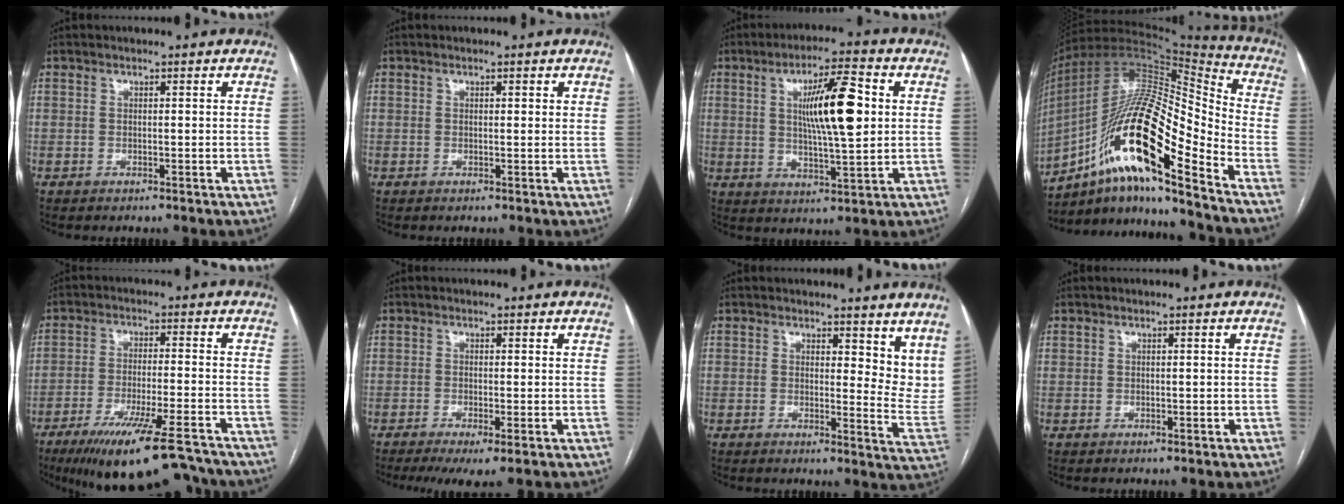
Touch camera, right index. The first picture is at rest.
{"total": 0.9, "force": [0.5, 0.3, 0.7], "torque": [-0.013, 0.000, 0.003]}
{"total": 12.0, "force": [2.4, 1.8, 11.7], "torque": [-0.196, 0.006, 0.039]}
{"total": 22.0, "force": [-11.1, 3.7, 18.6], "torque": [-0.356, 0.006, -0.197]}
{"total": 17.4, "force": [-14.0, 2.1, 10.1], "torque": [-0.141, -0.017, -0.215]}
{"total": 4.5, "force": [-2.5, 0.5, 3.8], "torque": [-0.059, -0.014, -0.041]}
{"total": 9.1, "force": [7.1, 3.9, 4.2], "torque": [-0.028, -0.033, 0.070]}
{"total": 0.5, "force": [0.3, 0.3, 0.2], "torque": [-0.001, 0.001, 0.006]}